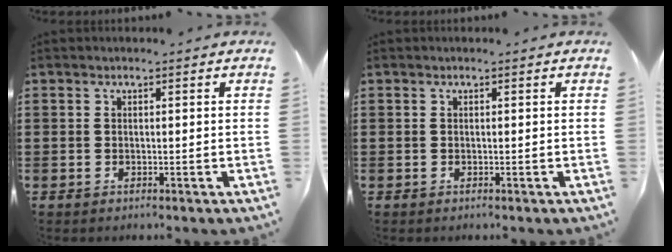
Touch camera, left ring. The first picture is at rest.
{"total": 0.0}